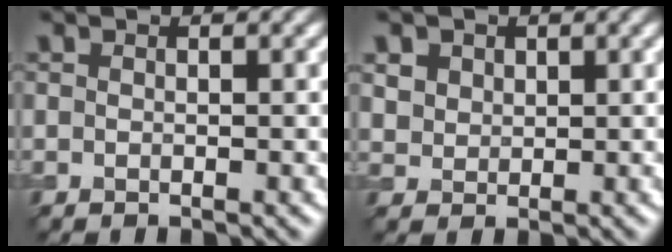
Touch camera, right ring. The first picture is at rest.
{"total": 3.3, "force": [1.8, 2.4, 1.4], "torque": [-0.047, 0.003, 0.041]}